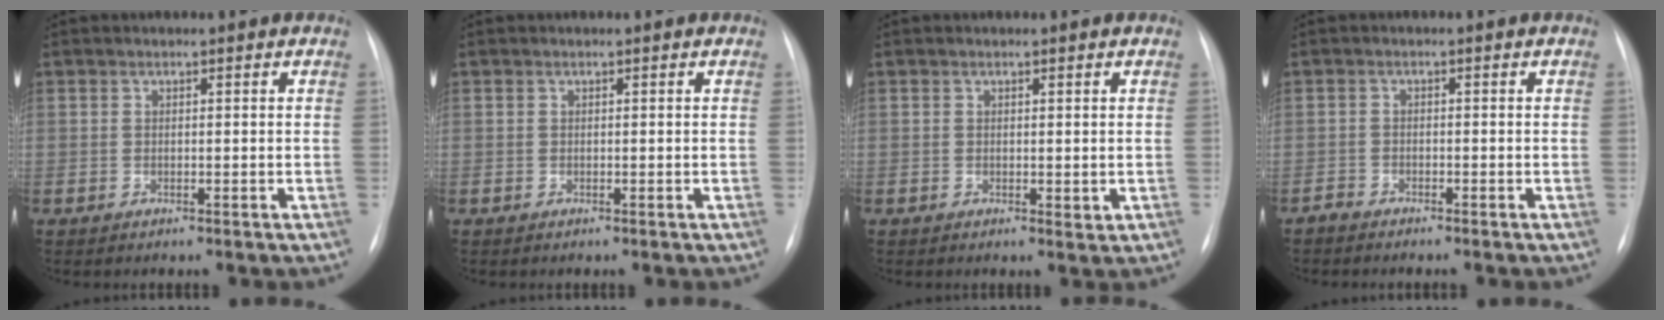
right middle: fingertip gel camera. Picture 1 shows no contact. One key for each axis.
{"total": 0.0}
{"total": 1.1, "fx": 0.2, "fy": 0.5, "fz": 0.9, "tx": -0.012, "ty": -0.005, "tz": 0.007}
{"total": 1.3, "fx": -1.2, "fy": 0.1, "fz": 0.0, "tx": -0.003, "ty": -0.003, "tz": -0.025}